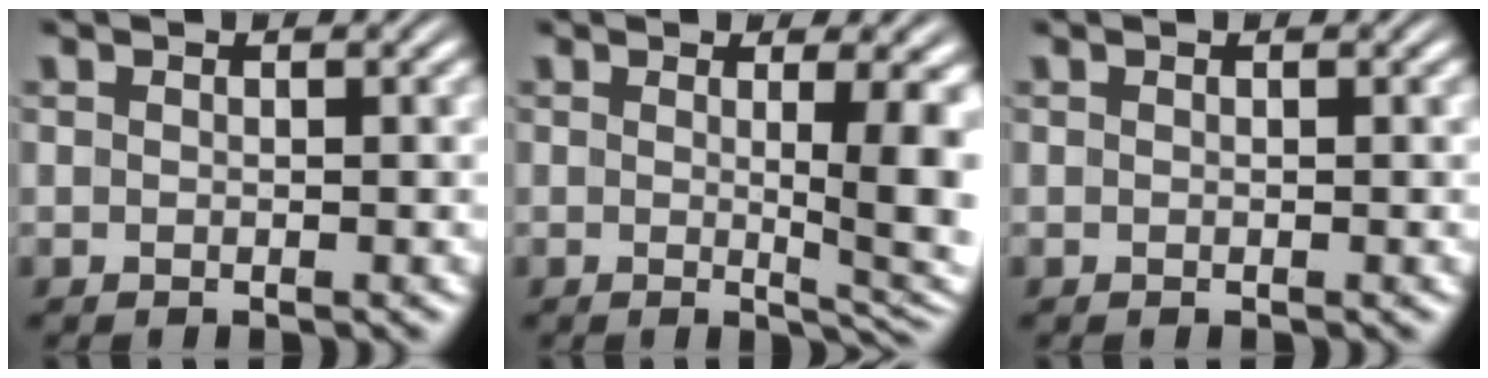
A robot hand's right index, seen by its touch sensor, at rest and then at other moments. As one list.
[{"total": 4.8, "force": [-0.3, 0.7, 4.8], "torque": [-0.060, -0.014, -0.002]}, {"total": 0.0}]